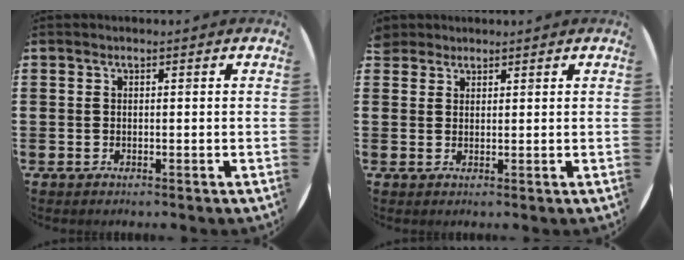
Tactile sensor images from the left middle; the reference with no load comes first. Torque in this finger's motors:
{"motor_torque": [0.44, -0.76, 0.02, 0.01]}